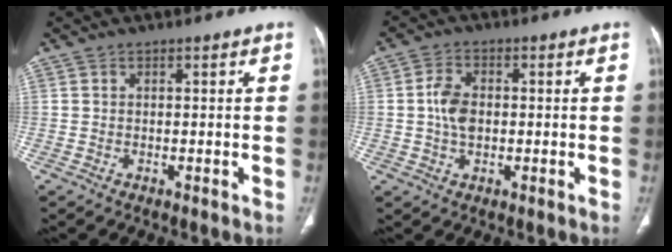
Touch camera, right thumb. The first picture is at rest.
{"total": 5.4, "force": [0.0, 3.5, 4.1], "torque": [-0.080, 0.006, -0.002]}